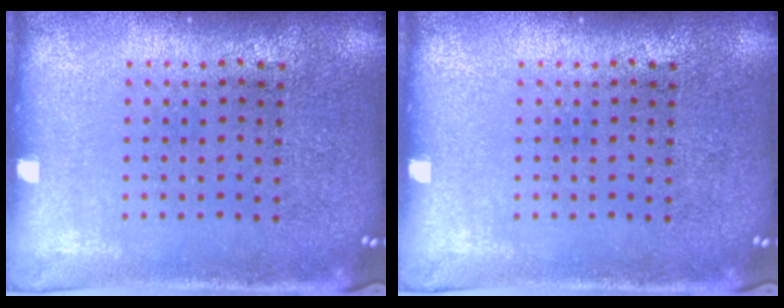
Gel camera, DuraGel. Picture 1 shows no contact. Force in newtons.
{"total": 0.0}